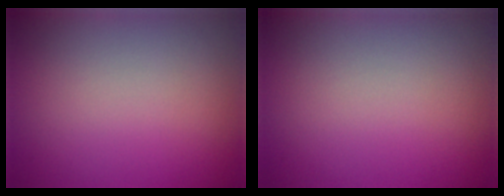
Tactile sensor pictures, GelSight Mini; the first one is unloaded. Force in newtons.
{"total": 0.0}